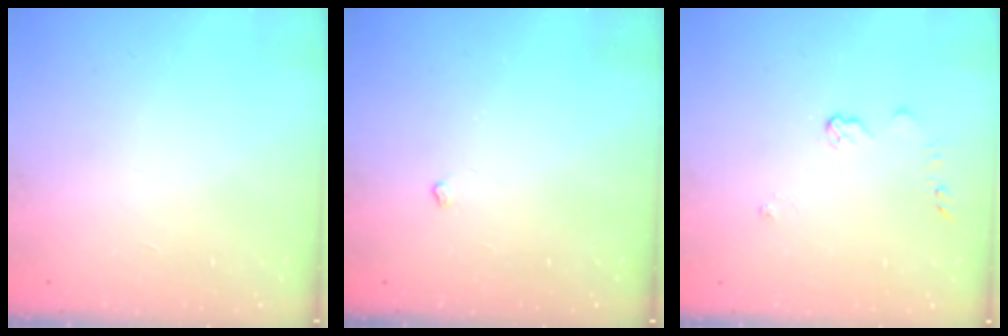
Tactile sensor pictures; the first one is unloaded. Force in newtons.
{"total": 3.2, "press": 3.2, "slide": 0.5}
{"total": 3.9, "press": 3.9, "slide": 0.4}